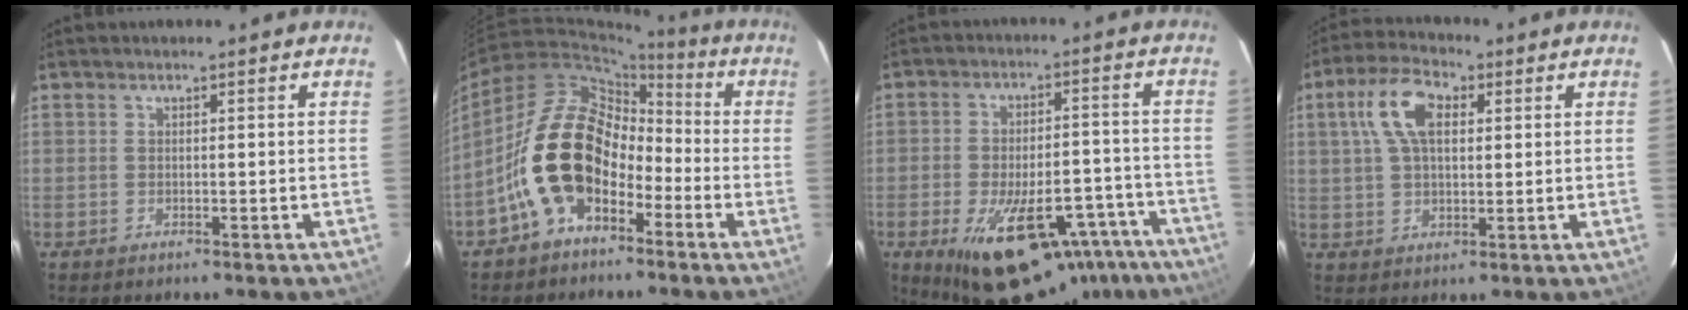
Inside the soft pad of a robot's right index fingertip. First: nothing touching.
{"total": 14.6, "force": [-5.8, 9.7, 9.3], "torque": [-0.172, 0.019, -0.104]}
{"total": 22.8, "force": [-14.5, 10.3, 14.2], "torque": [-0.222, -0.003, -0.184]}
{"total": 9.6, "force": [2.9, 5.0, 7.6], "torque": [-0.152, 0.025, 0.053]}